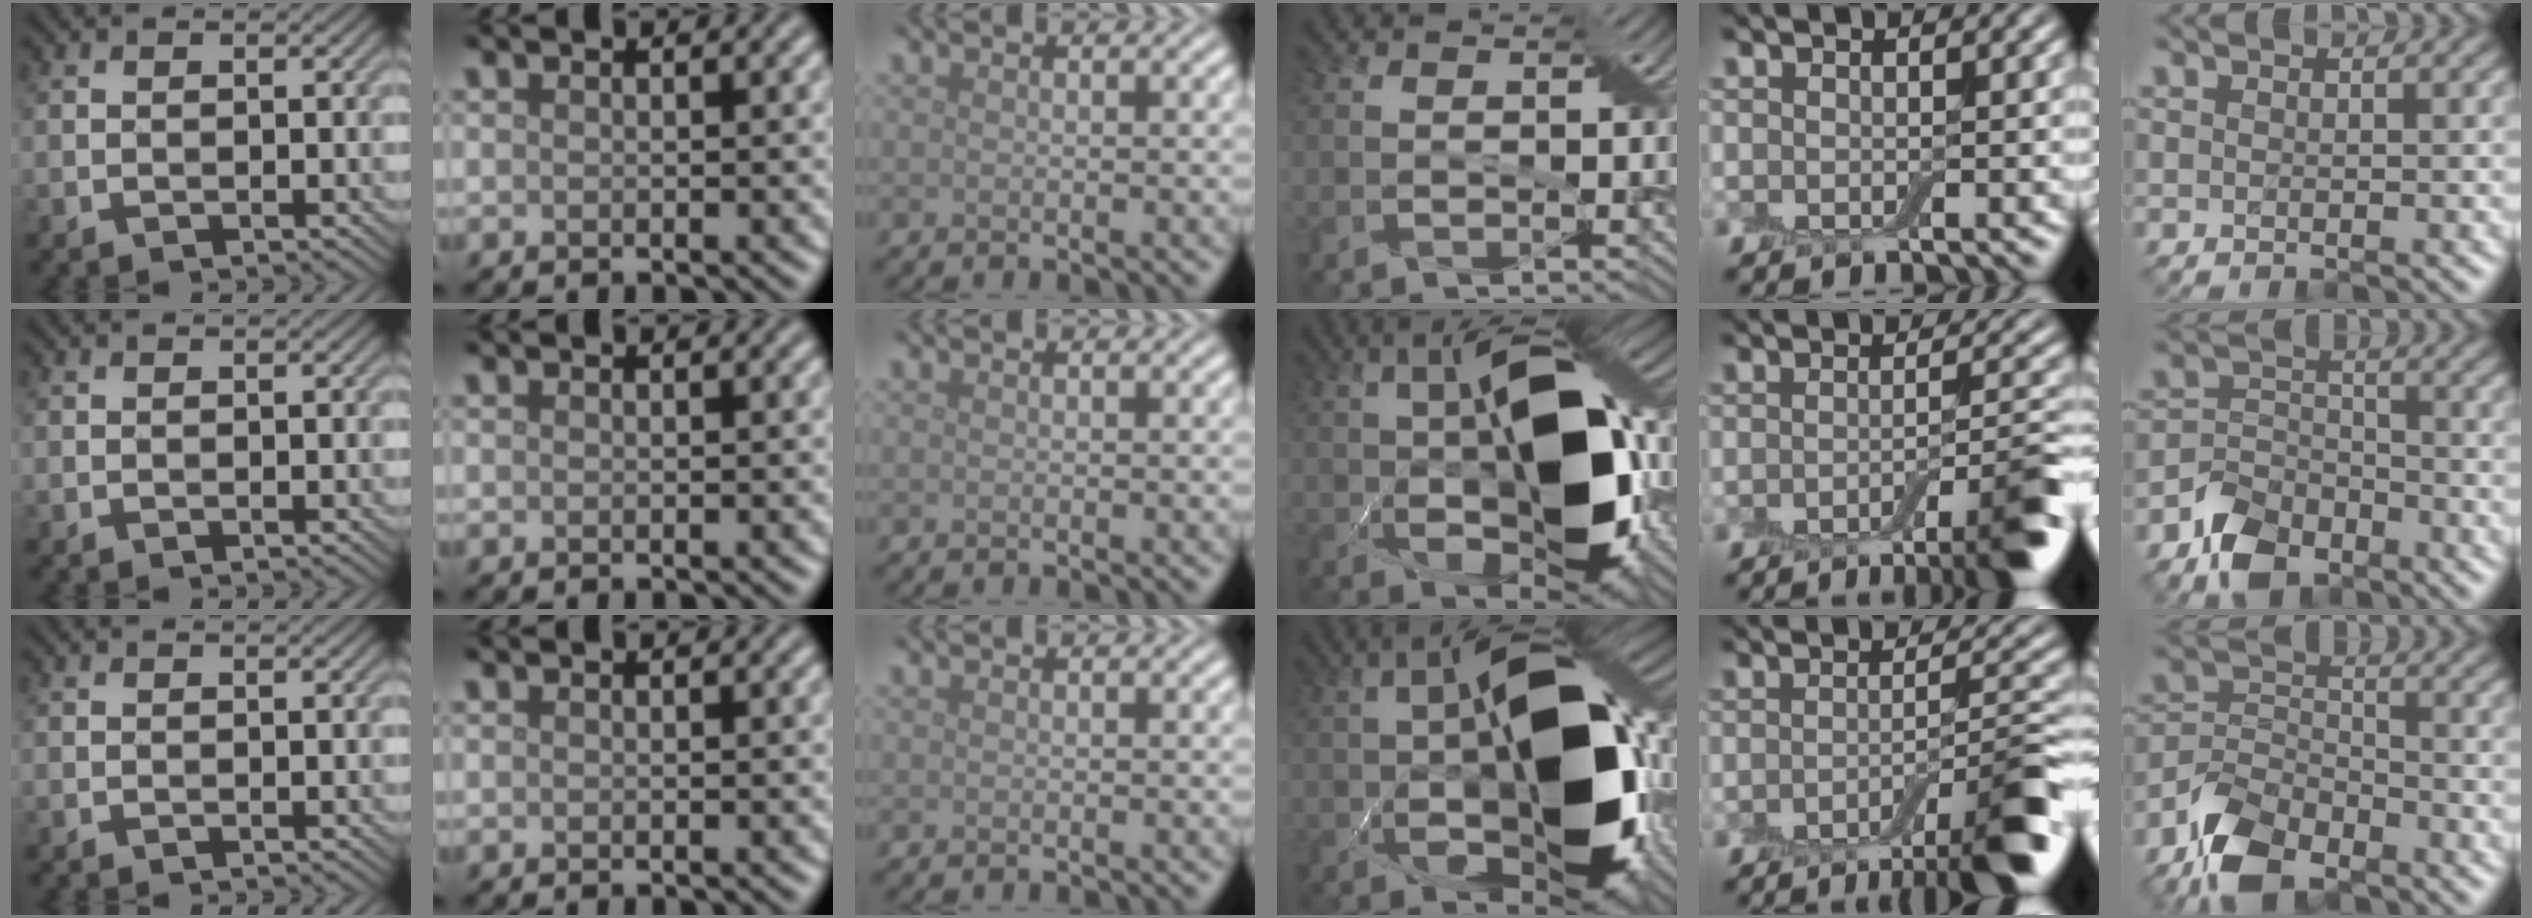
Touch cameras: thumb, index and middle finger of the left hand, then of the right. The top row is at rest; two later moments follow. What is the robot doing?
{"motion": "pour", "object": "cup"}